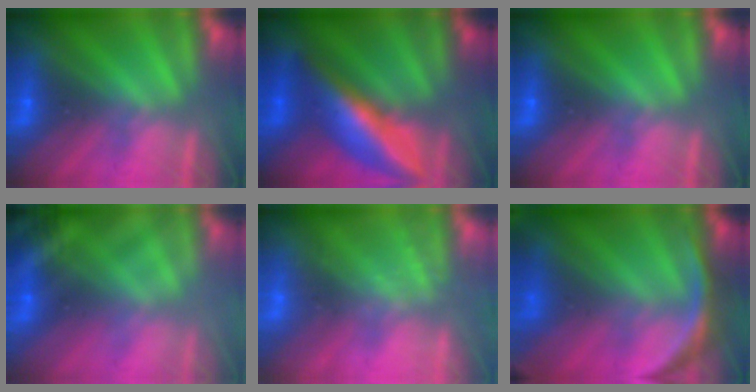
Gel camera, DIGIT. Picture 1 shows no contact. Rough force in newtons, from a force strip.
{"total": 13.7}
{"total": 0.0}
{"total": 2.9}
{"total": 2.2}
{"total": 11.3}